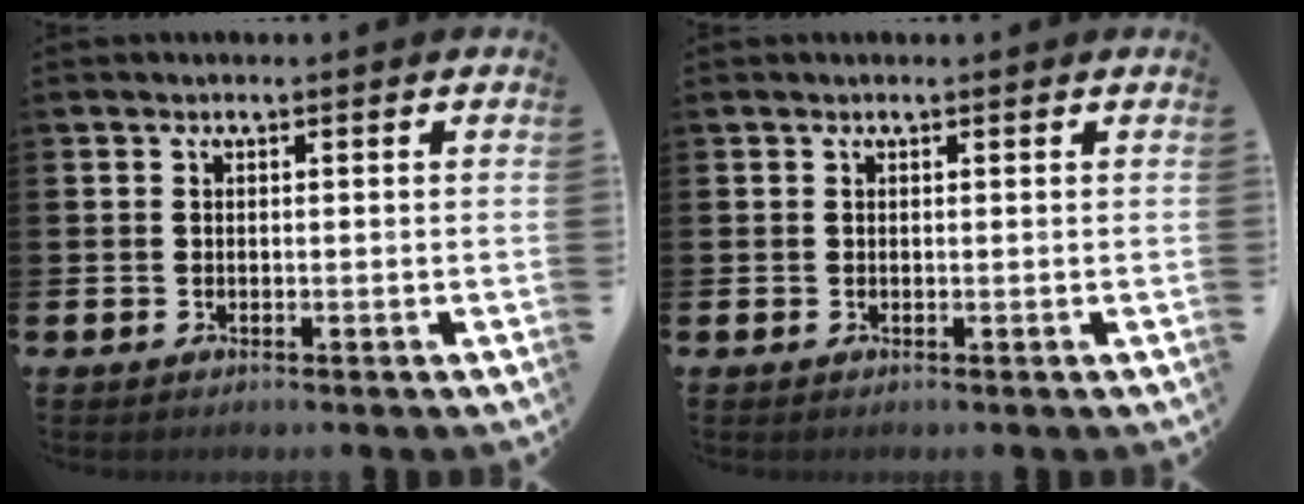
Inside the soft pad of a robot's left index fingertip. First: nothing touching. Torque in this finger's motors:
{"motor_torque": [0.94, -1.20, -0.02, 0.02]}